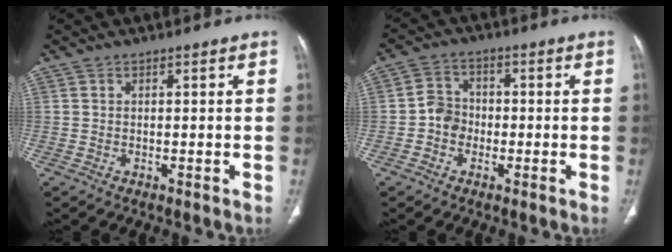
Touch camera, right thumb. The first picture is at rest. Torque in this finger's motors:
{"motor_torque": [0.79, 0.58, 0.63, -0.21, -0.01]}